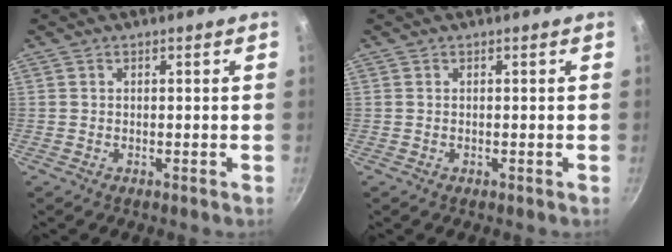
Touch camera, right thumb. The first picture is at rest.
{"total": 0.0}